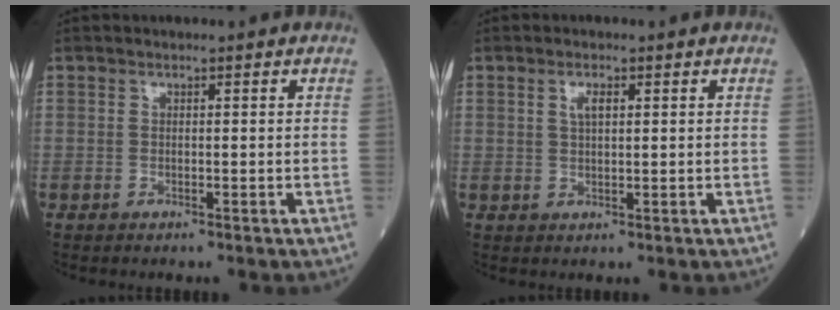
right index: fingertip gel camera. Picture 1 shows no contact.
{"total": 2.2, "force": [0.9, 0.7, 1.8], "torque": [-0.038, 0.002, 0.017]}